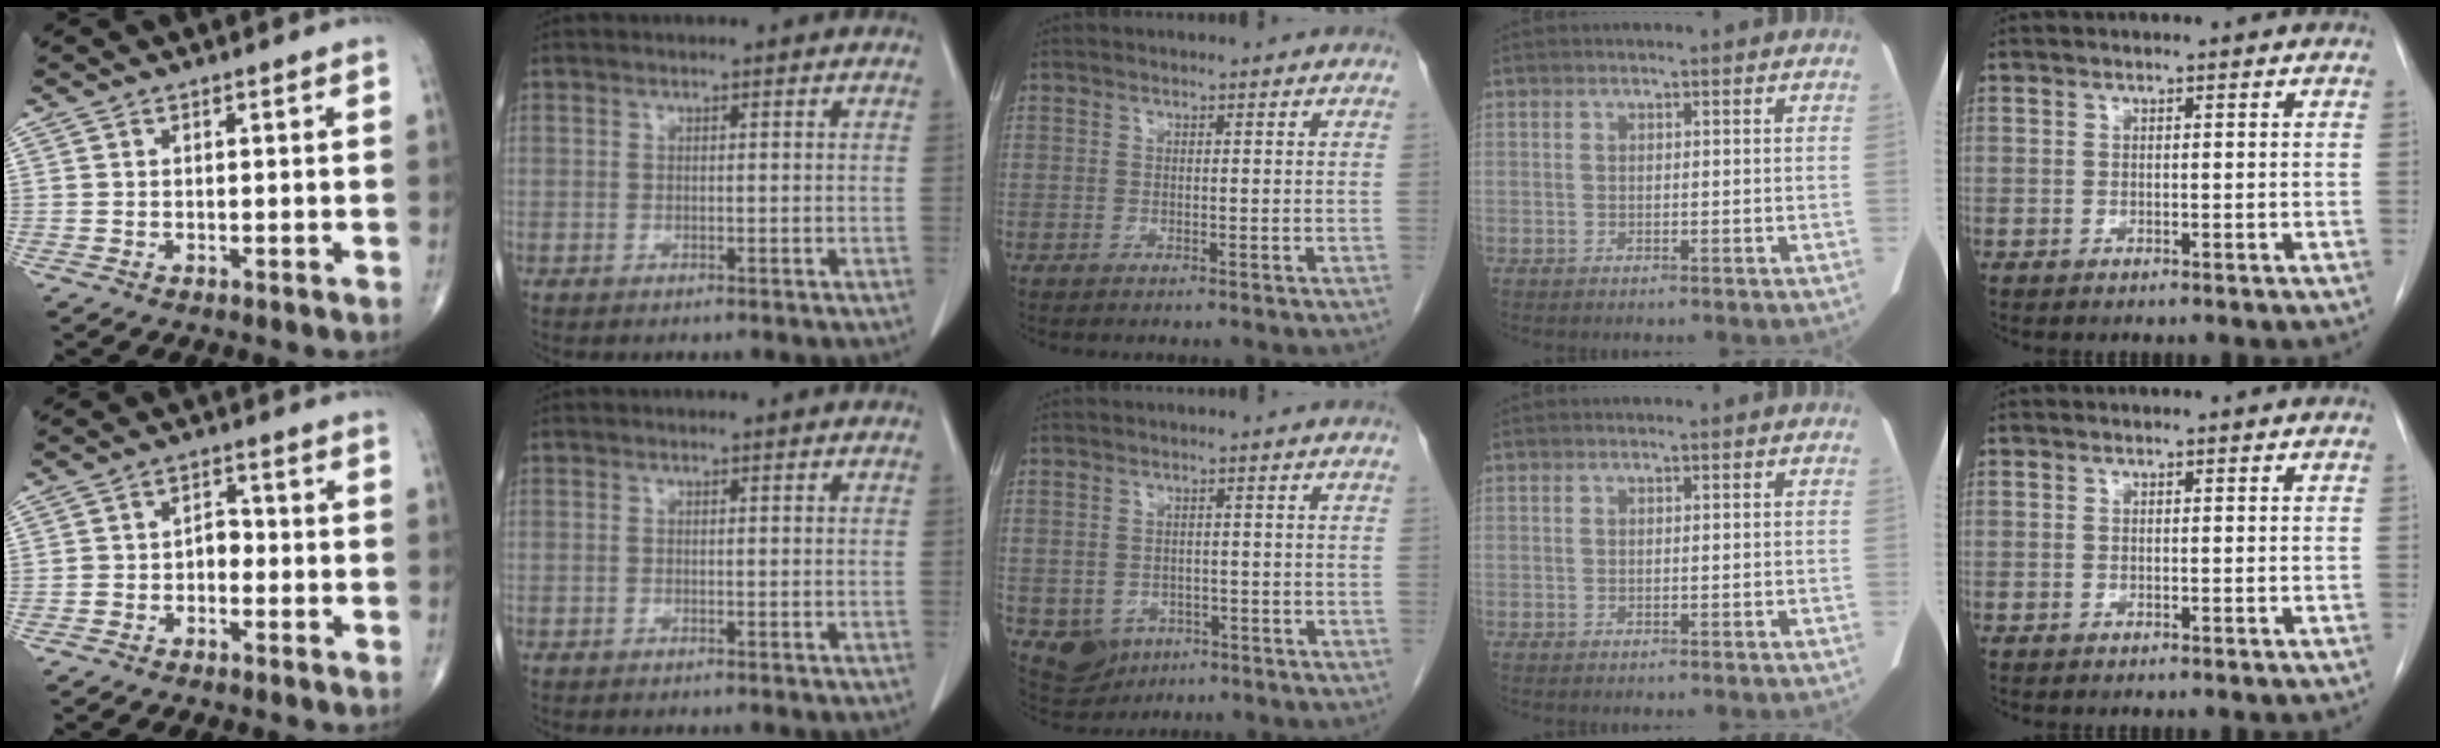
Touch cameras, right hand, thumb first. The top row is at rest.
{"thumb": {"total": 3.3, "force": [-1.3, 2.4, 1.9], "torque": [-0.016, 0.024, -0.031]}, "middle": {"total": 5.4, "force": [-2.5, 4.6, 1.4], "torque": [-0.022, 0.005, -0.028]}}